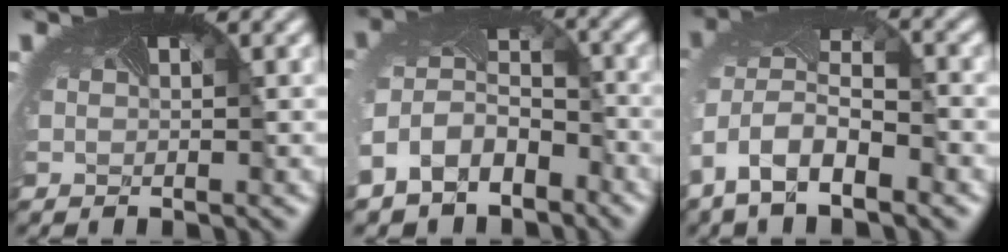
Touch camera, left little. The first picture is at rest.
{"total": 7.6, "force": [-4.2, 5.5, 3.1], "torque": [-0.099, -0.027, -0.073]}
{"total": 9.7, "force": [-4.4, 5.6, 6.7], "torque": [-0.151, -0.028, -0.050]}